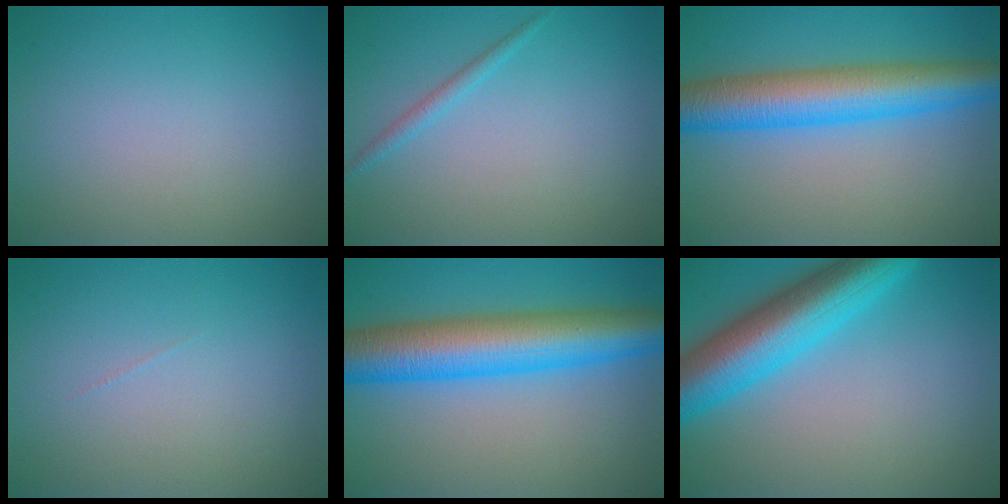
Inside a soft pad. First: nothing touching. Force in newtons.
{"total": 1.0, "press": 1.0, "slide": 0.1}
{"total": 8.5, "press": 8.5, "slide": 0.1}
{"total": 0.0}
{"total": 10.1, "press": 10.1, "slide": 0.1}
{"total": 9.0, "press": 9.0, "slide": 0.4}